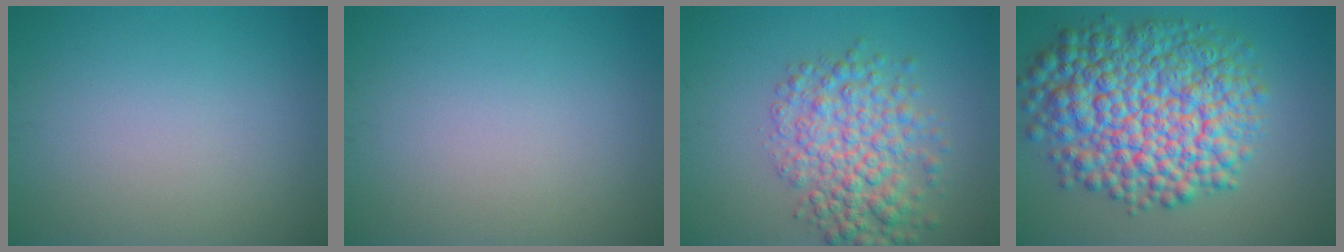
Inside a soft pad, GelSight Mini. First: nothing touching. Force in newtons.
{"total": 0.0}
{"total": 6.1, "press": 6.1, "slide": 0.1}
{"total": 12.2, "press": 12.2, "slide": 0.3}